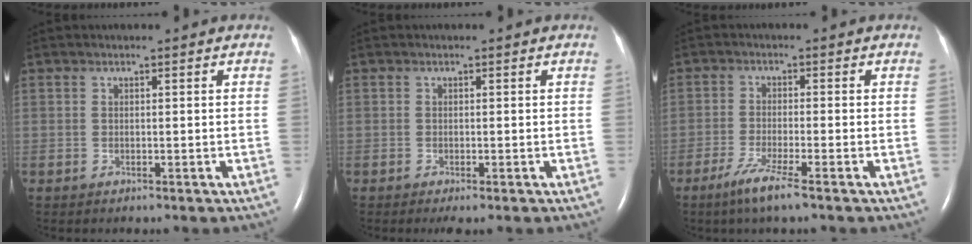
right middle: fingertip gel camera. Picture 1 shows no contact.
{"total": 1.4, "force": [-1.0, 0.2, 1.0], "torque": [-0.017, -0.006, -0.014]}
{"total": 4.9, "force": [-3.2, -0.2, 3.7], "torque": [-0.081, -0.014, -0.065]}